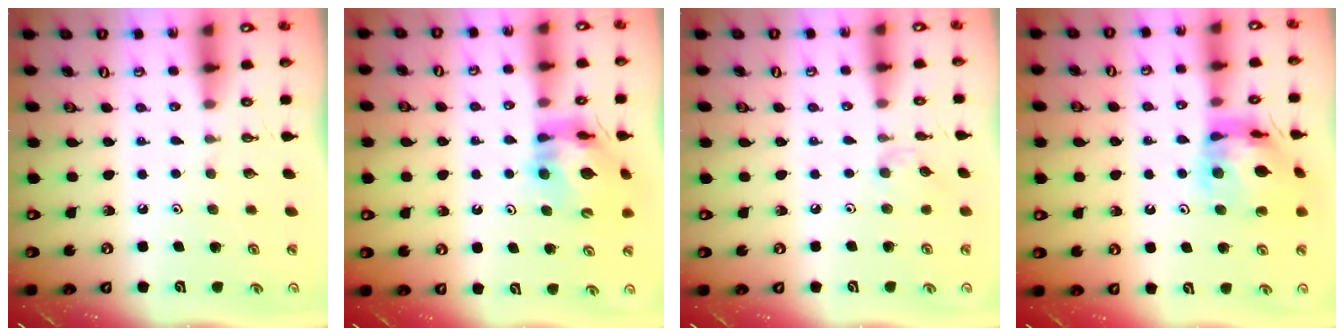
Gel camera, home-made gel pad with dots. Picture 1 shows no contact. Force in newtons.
{"total": 12.5, "press": 12.4, "slide": 1.5}
{"total": 5.6, "press": 5.6, "slide": 0.6}
{"total": 13.9, "press": 13.8, "slide": 1.5}